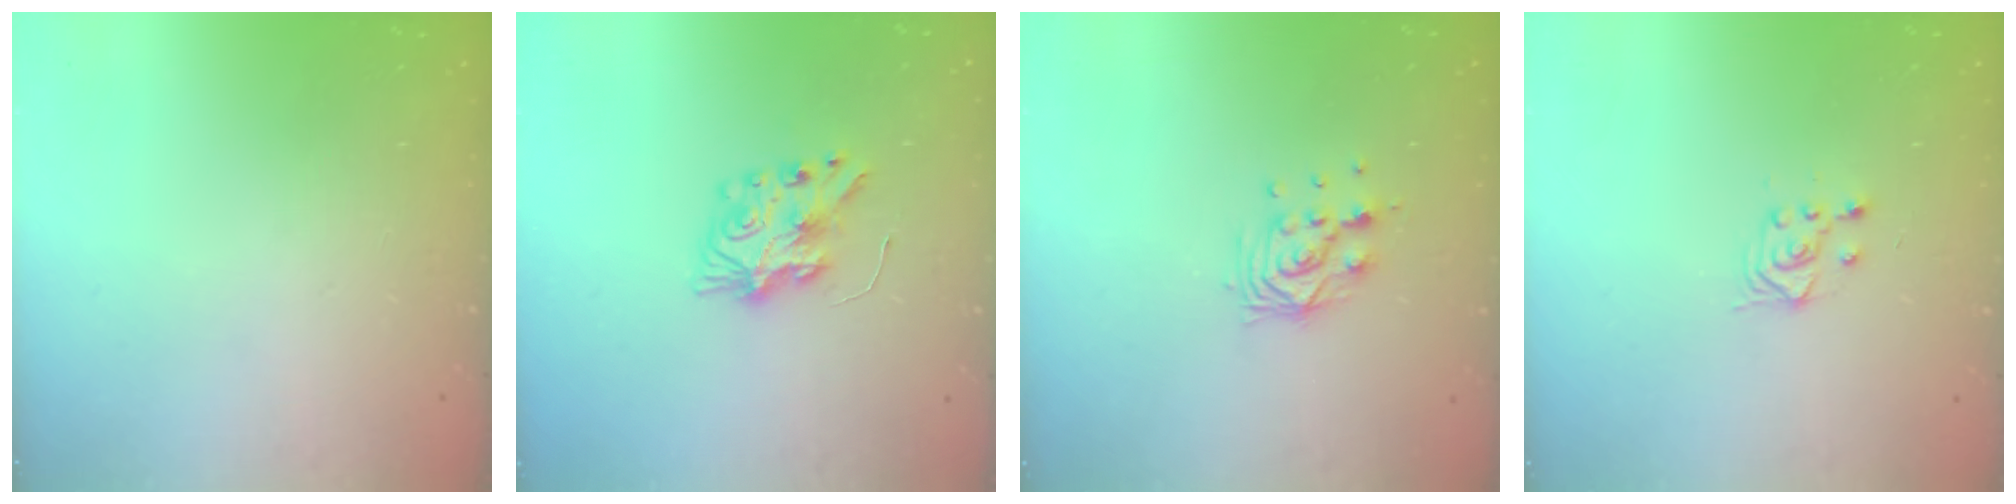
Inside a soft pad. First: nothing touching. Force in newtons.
{"total": 7.7, "press": 7.7, "slide": 0.3}
{"total": 9.5, "press": 9.5, "slide": 0.7}
{"total": 3.0, "press": 2.6, "slide": 1.3}